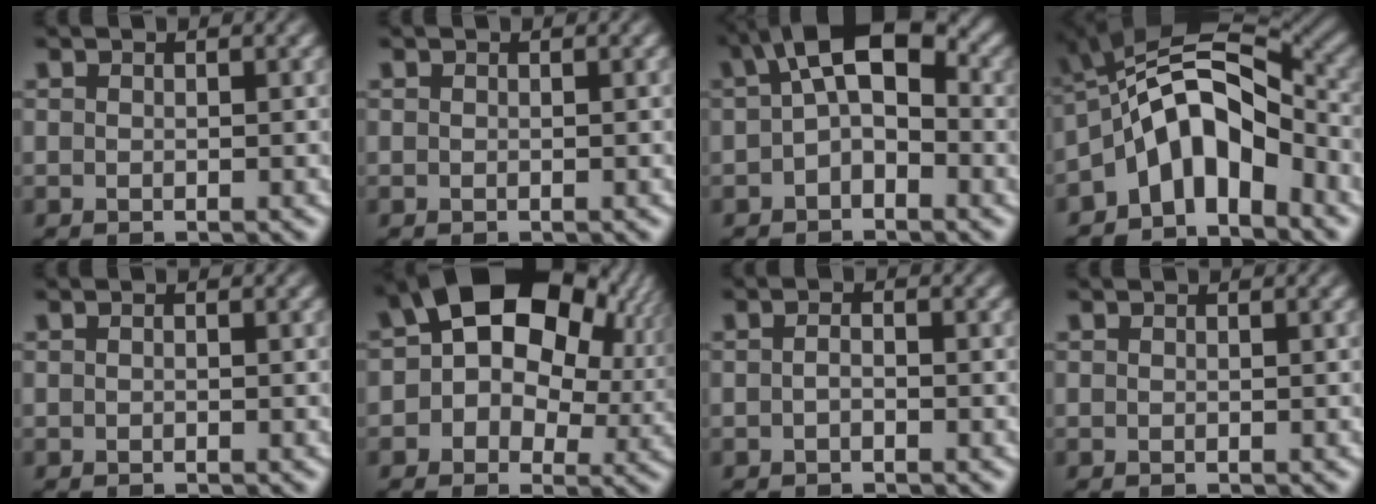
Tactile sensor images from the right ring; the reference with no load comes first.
{"total": 1.1, "force": [-0.2, -1.0, -0.4], "torque": [0.015, -0.010, 0.005]}
{"total": 6.4, "force": [1.7, 3.4, 5.2], "torque": [-0.094, -0.007, 0.027]}
{"total": 14.1, "force": [-0.4, 10.0, 9.9], "torque": [-0.196, -0.019, -0.014]}
{"total": 0.0}
{"total": 15.4, "force": [4.0, 10.2, 10.9], "torque": [-0.170, 0.005, 0.046]}
{"total": 1.1, "force": [-0.7, 0.2, 0.8], "torque": [-0.015, -0.007, -0.011]}
{"total": 0.0}